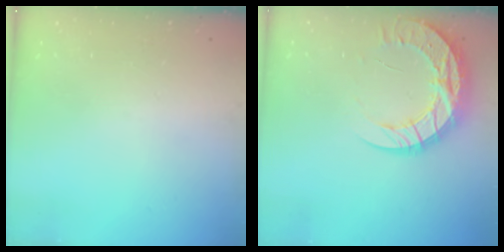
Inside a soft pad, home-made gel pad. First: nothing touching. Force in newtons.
{"total": 15.4, "press": 15.4, "slide": 1.1}